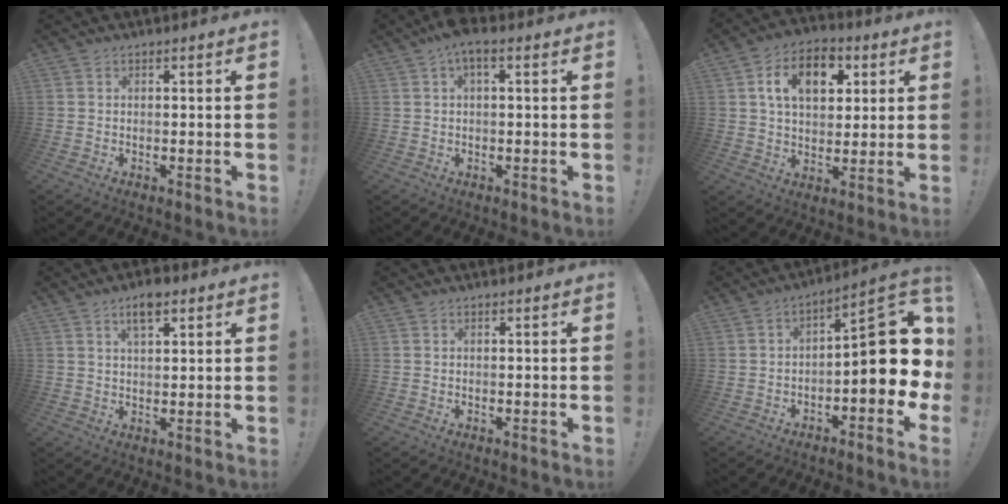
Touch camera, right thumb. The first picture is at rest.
{"total": 4.2, "force": [1.7, 1.2, 3.6], "torque": [-0.068, -0.002, 0.030]}
{"total": 13.5, "force": [4.8, 8.9, 8.9], "torque": [-0.128, -0.003, 0.087]}
{"total": 5.7, "force": [3.2, 2.2, 4.1], "torque": [-0.063, -0.007, 0.053]}
{"total": 0.0}
{"total": 15.0, "force": [-1.2, 5.6, 13.9], "torque": [-0.173, 0.009, -0.017]}